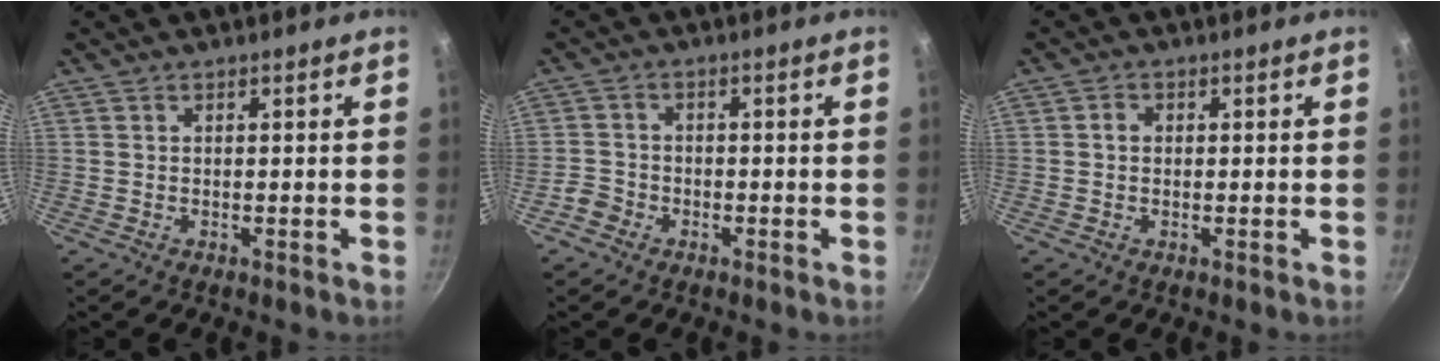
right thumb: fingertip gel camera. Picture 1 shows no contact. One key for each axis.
{"total": 2.9, "fx": -1.9, "fy": 2.0, "fz": 0.5, "tx": -0.008, "ty": 0.025, "tz": -0.037}
{"total": 1.5, "fx": 0.1, "fy": 1.2, "fz": 0.8, "tx": -0.012, "ty": 0.006, "tz": 0.000}